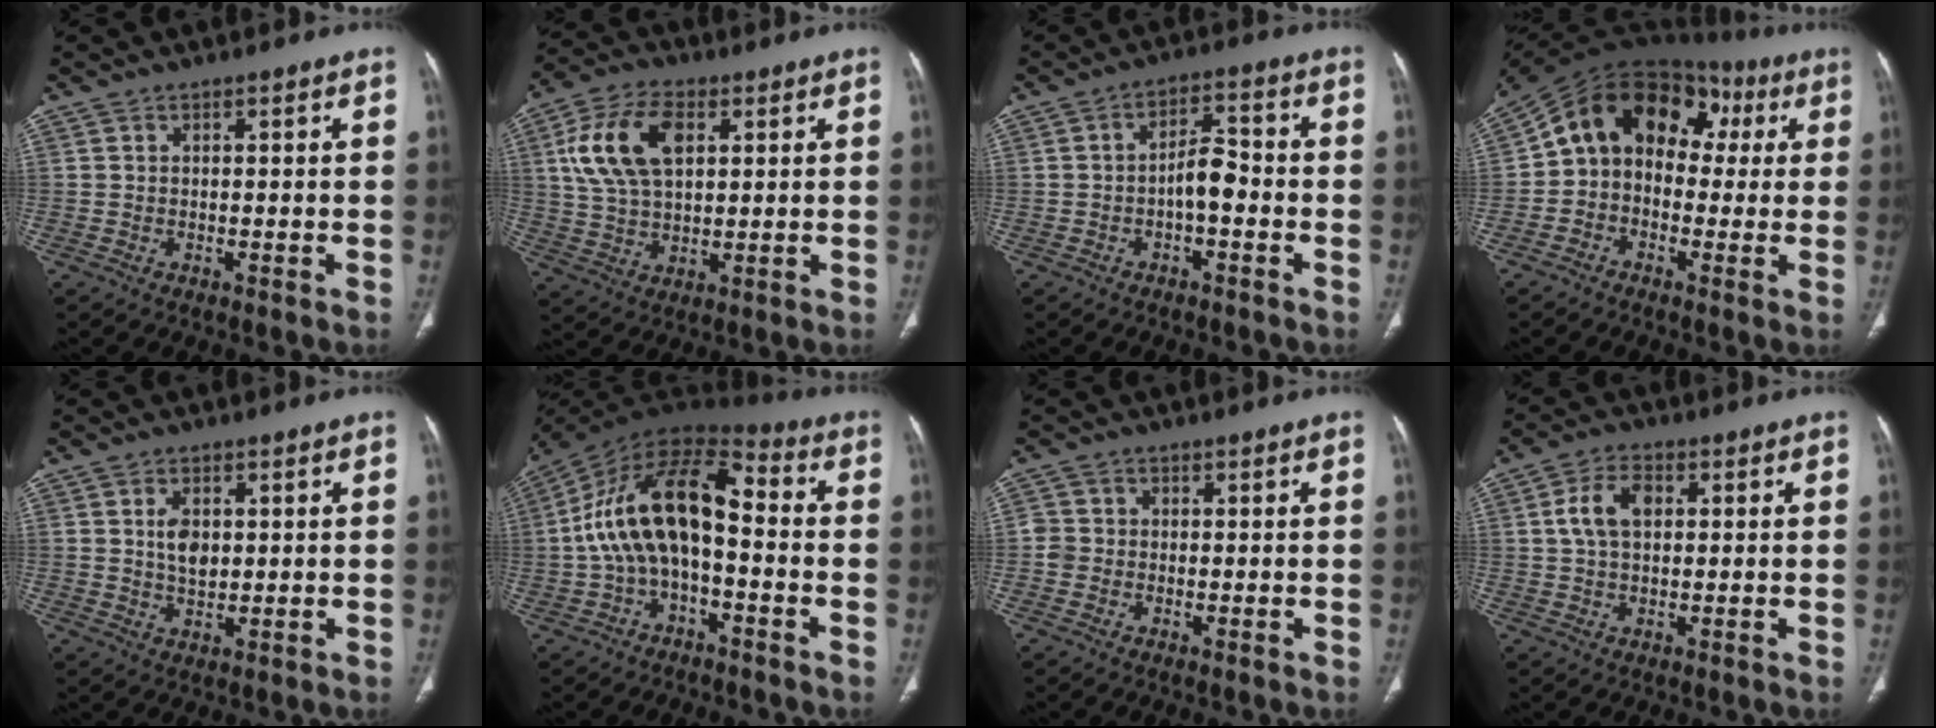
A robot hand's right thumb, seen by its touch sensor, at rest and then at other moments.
{"total": 14.3, "force": [4.1, 8.3, 10.8], "torque": [-0.205, 0.004, 0.079]}
{"total": 5.4, "force": [-1.5, 2.5, 4.5], "torque": [-0.065, 0.029, -0.031]}
{"total": 16.8, "force": [3.0, 12.3, 11.1], "torque": [-0.137, 0.057, 0.035]}
{"total": 4.6, "force": [0.9, 3.0, 3.4], "torque": [-0.049, -0.007, 0.018]}
{"total": 17.0, "force": [-1.3, 8.9, 14.4], "torque": [-0.256, 0.056, -0.034]}
{"total": 2.5, "force": [-0.5, 2.4, 0.7], "torque": [-0.001, 0.009, -0.015]}
{"total": 6.8, "force": [1.3, 4.2, 5.2], "torque": [-0.099, 0.013, 0.022]}